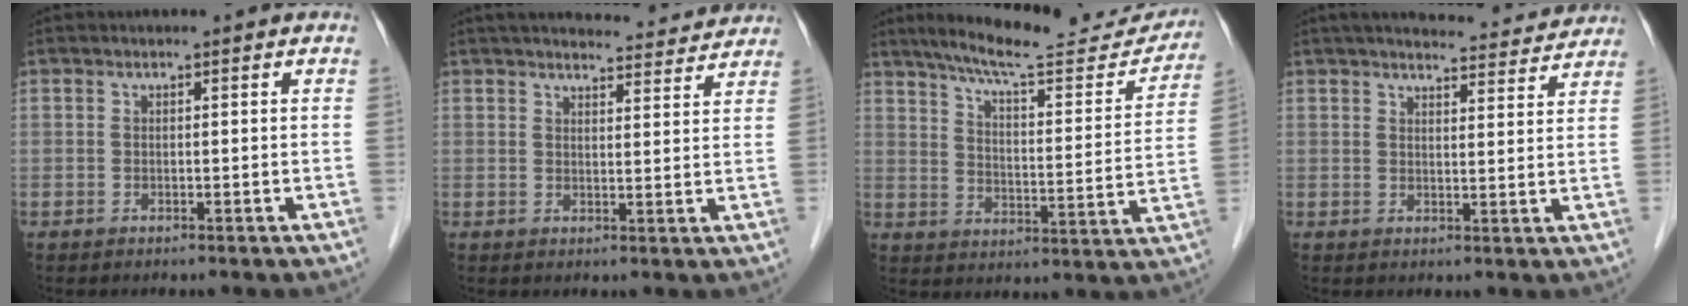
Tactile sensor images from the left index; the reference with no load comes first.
{"total": 12.9, "force": [12.3, 2.2, 3.3], "torque": [-0.031, 0.014, 0.148]}
{"total": 19.4, "force": [17.7, 2.7, 7.5], "torque": [-0.108, -0.021, 0.238]}
{"total": 13.2, "force": [12.4, 2.1, 3.8], "torque": [-0.040, 0.009, 0.147]}